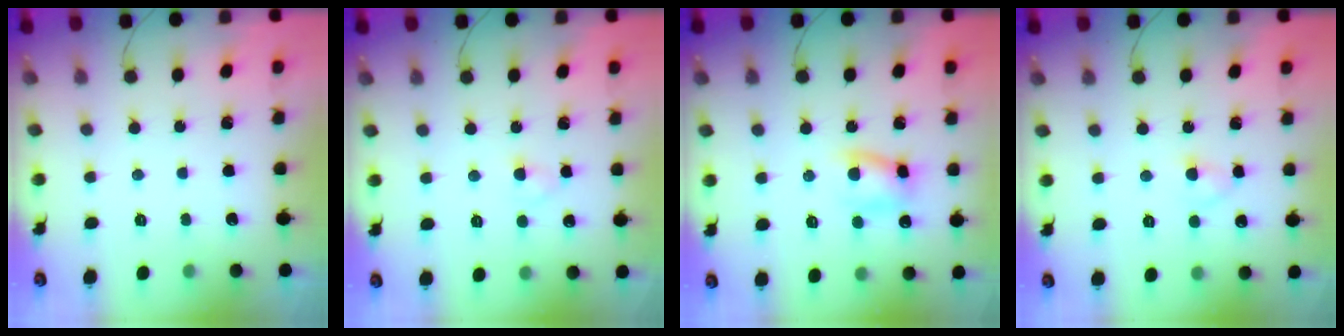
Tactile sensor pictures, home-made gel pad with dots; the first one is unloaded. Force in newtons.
{"total": 2.2, "press": 2.0, "slide": 0.8}
{"total": 7.4, "press": 7.4, "slide": 1.0}
{"total": 2.9, "press": 2.6, "slide": 1.1}